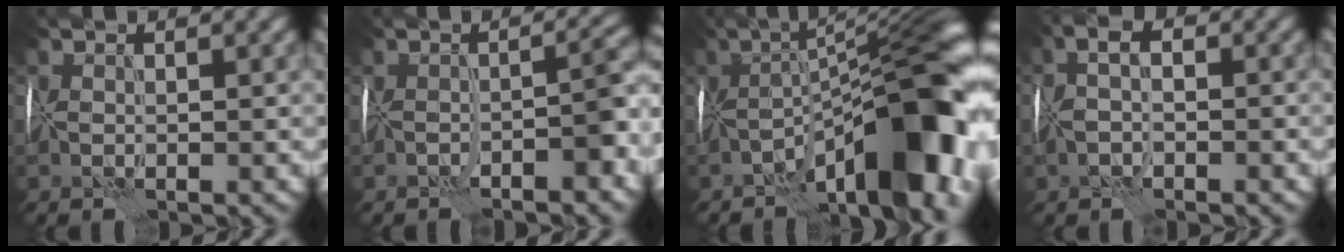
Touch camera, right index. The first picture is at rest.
{"total": 3.8, "force": [-2.4, 0.5, 2.9], "torque": [-0.037, 0.006, -0.045]}
{"total": 14.0, "force": [-6.3, 4.3, 11.8], "torque": [-0.148, 0.009, -0.111]}
{"total": 2.6, "force": [-0.7, 1.5, 2.0], "torque": [-0.031, 0.004, -0.021]}